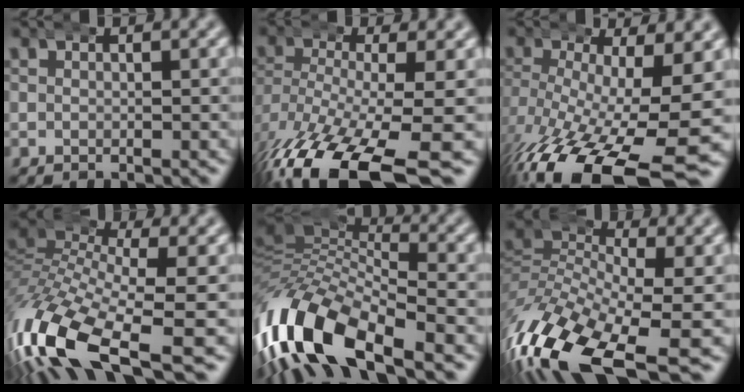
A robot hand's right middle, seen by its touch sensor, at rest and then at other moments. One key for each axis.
{"total": 9.9, "fx": -6.0, "fy": 3.6, "fz": 7.0, "tx": -0.154, "ty": -0.059, "tz": -0.068}
{"total": 10.4, "fx": -5.0, "fy": 3.9, "fz": 8.2, "tx": -0.157, "ty": -0.054, "tz": -0.054}
{"total": 10.3, "fx": -3.8, "fy": 5.4, "fz": 7.9, "tx": -0.202, "ty": -0.052, "tz": -0.043}
{"total": 12.2, "fx": -3.7, "fy": 7.6, "fz": 8.7, "tx": -0.208, "ty": -0.050, "tz": -0.051}
{"total": 10.7, "fx": -5.6, "fy": 5.1, "fz": 7.6, "tx": -0.179, "ty": -0.051, "tz": -0.070}